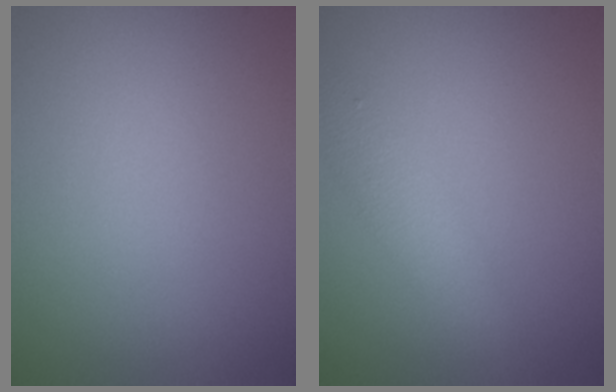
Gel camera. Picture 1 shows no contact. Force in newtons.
{"total": 3.0, "press": 3.0, "slide": 0.1}